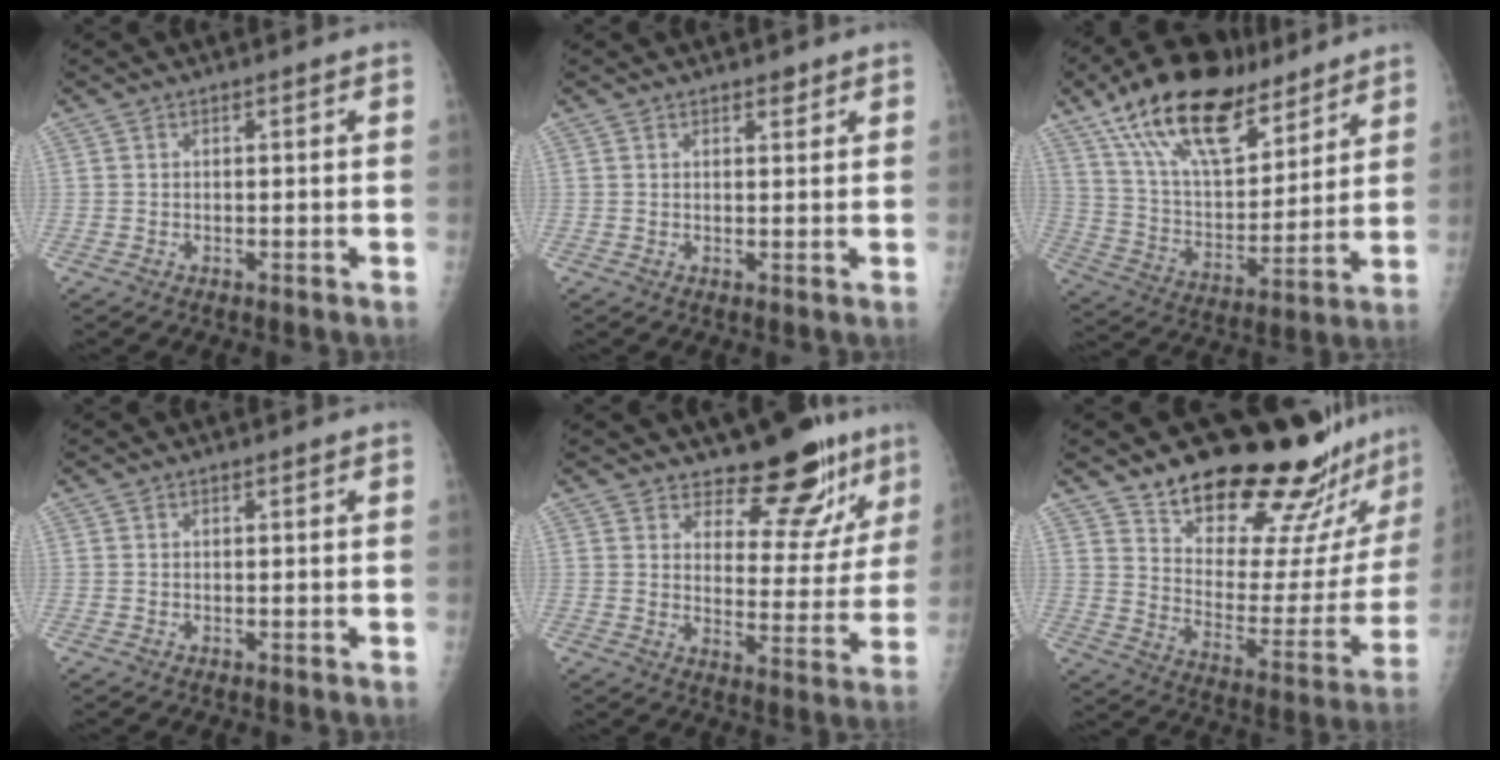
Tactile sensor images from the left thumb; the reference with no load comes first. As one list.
[{"total": 1.4, "force": [1.1, 0.7, 0.6], "torque": [0.000, -0.007, 0.014]}, {"total": 23.2, "force": [15.5, 10.2, 13.9], "torque": [-0.209, -0.044, 0.276]}, {"total": 0.0}, {"total": 12.4, "force": [9.9, 5.1, 5.5], "torque": [-0.032, -0.085, 0.136]}, {"total": 25.2, "force": [21.3, 6.5, 11.8], "torque": [-0.130, -0.154, 0.298]}]